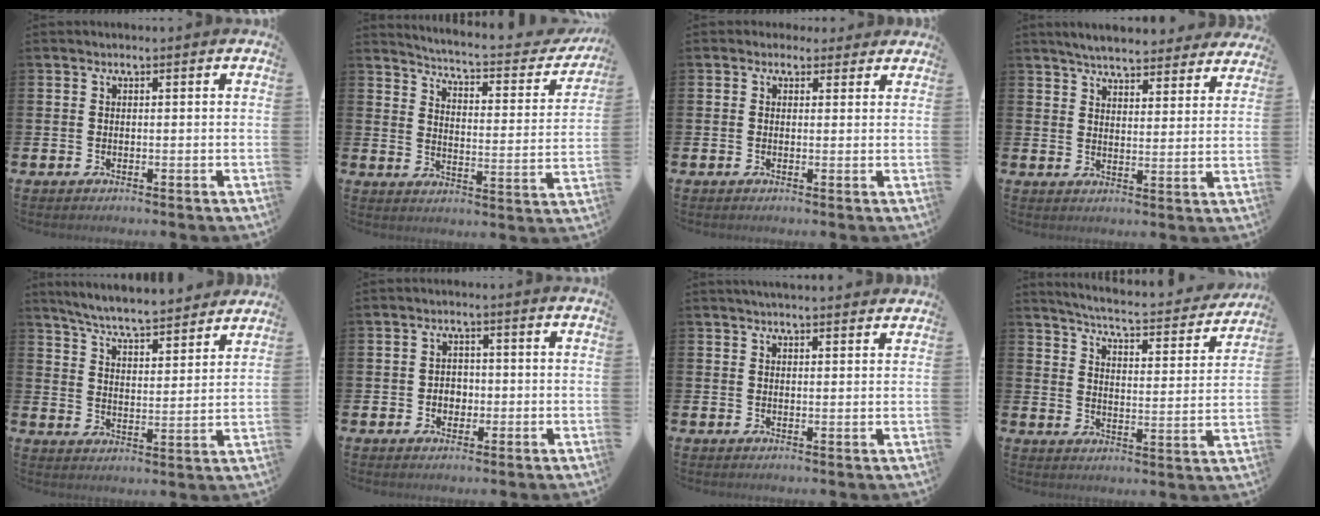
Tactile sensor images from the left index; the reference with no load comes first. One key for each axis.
{"total": 4.5, "fx": 4.3, "fy": 0.4, "fz": 1.3, "tx": -0.044, "ty": -0.041, "tz": 0.063}
{"total": 2.0, "fx": 1.6, "fy": 1.2, "fz": 0.0, "tx": 0.002, "ty": 0.000, "tz": 0.026}
{"total": 5.6, "fx": 5.5, "fy": 0.9, "fz": 1.0, "tx": -0.029, "ty": -0.034, "tz": 0.095}
{"total": 6.8, "fx": 6.5, "fy": 0.3, "fz": 1.7, "tx": -0.064, "ty": -0.047, "tz": 0.114}
{"total": 2.5, "fx": -0.4, "fy": 2.1, "fz": 1.1, "tx": -0.008, "ty": 0.000, "tz": -0.016}
{"total": 2.7, "fx": 2.7, "fy": 0.1, "fz": 0.4, "tx": -0.013, "ty": -0.009, "tz": 0.050}
{"total": 4.8, "fx": 4.6, "fy": 0.1, "fz": 1.4, "tx": -0.047, "ty": -0.046, "tz": 0.070}